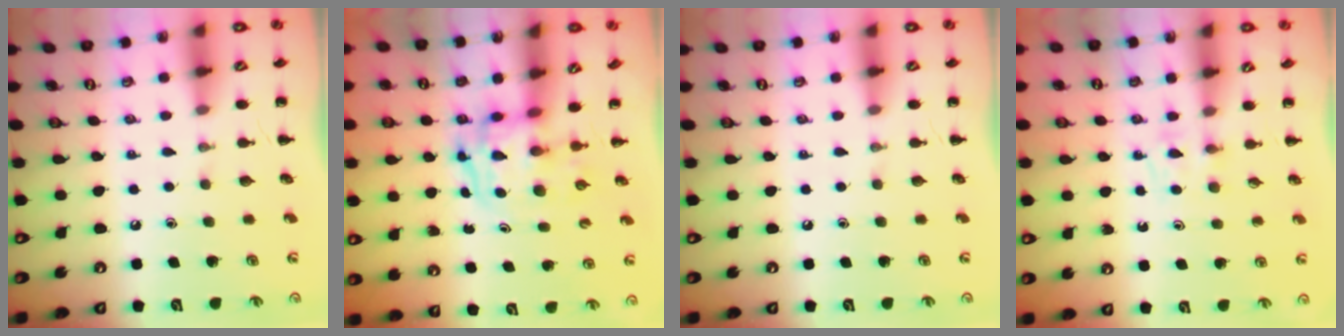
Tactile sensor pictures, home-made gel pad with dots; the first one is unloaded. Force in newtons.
{"total": 3.2, "press": 3.1, "slide": 0.6}
{"total": 0.0}
{"total": 3.3, "press": 3.0, "slide": 1.3}